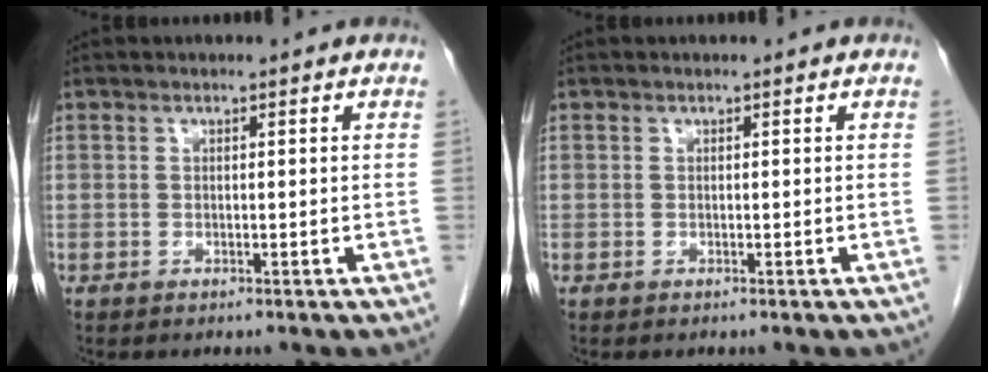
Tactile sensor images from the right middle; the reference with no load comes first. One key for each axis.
{"total": 0.0}